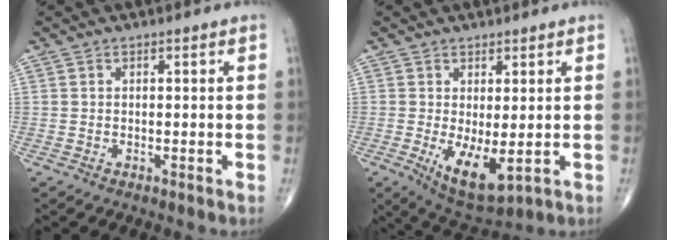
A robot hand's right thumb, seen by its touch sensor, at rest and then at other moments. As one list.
[{"total": 7.8, "force": [-1.1, 3.1, 7.1], "torque": [-0.118, -0.022, -0.002]}]